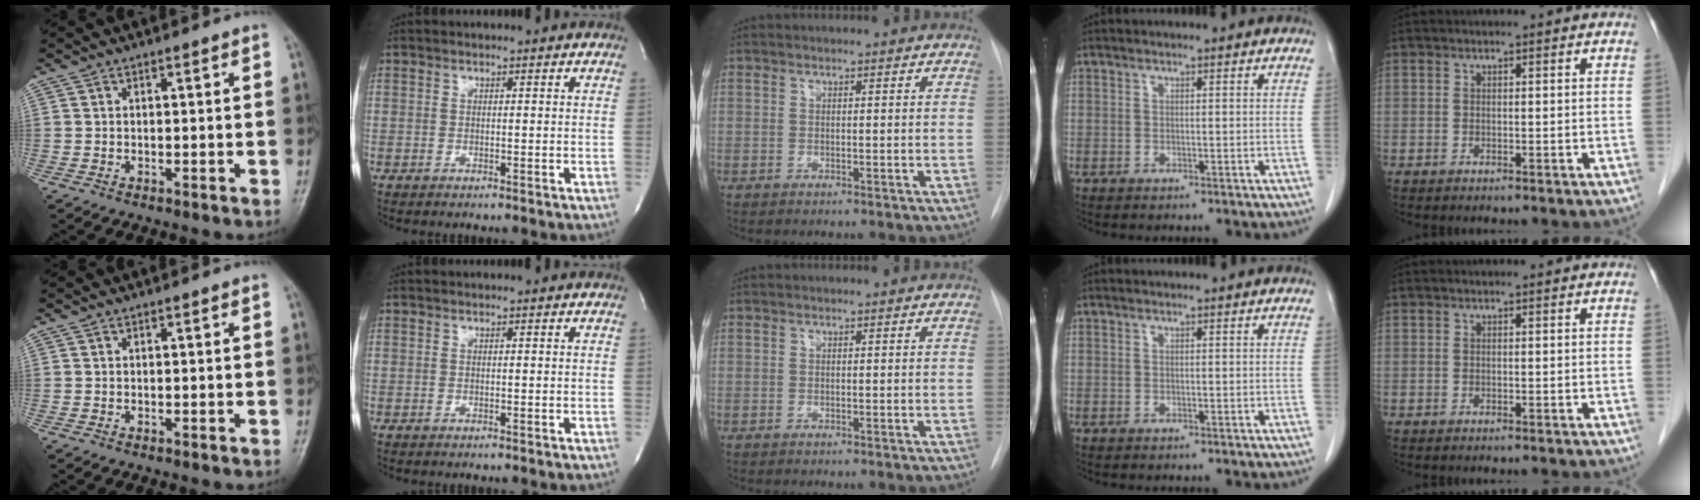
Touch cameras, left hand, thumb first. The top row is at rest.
{}